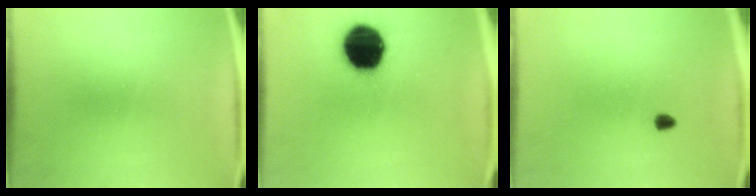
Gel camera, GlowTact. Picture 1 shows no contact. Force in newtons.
{"total": 17.9}
{"total": 0.9}